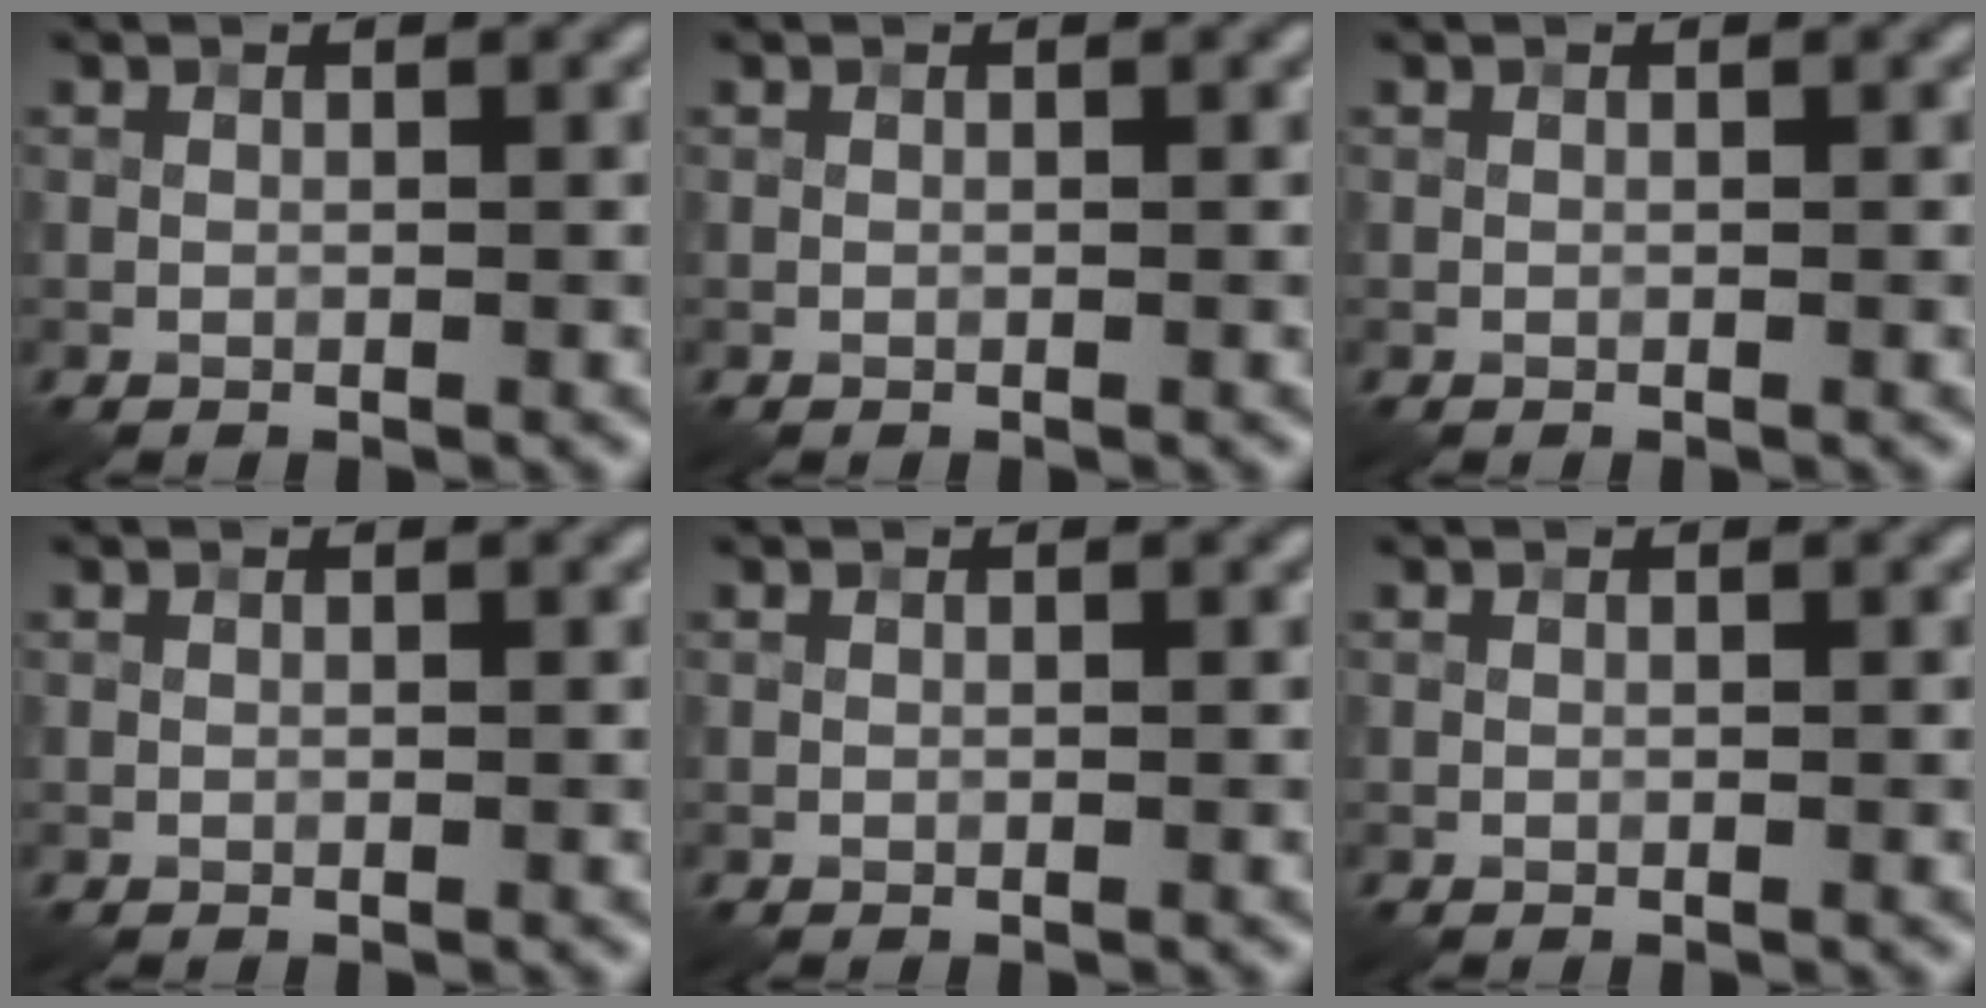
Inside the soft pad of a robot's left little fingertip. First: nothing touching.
{"total": 0.0}
{"total": 0.0}
{"total": 0.0}
{"total": 0.0}
{"total": 0.0}